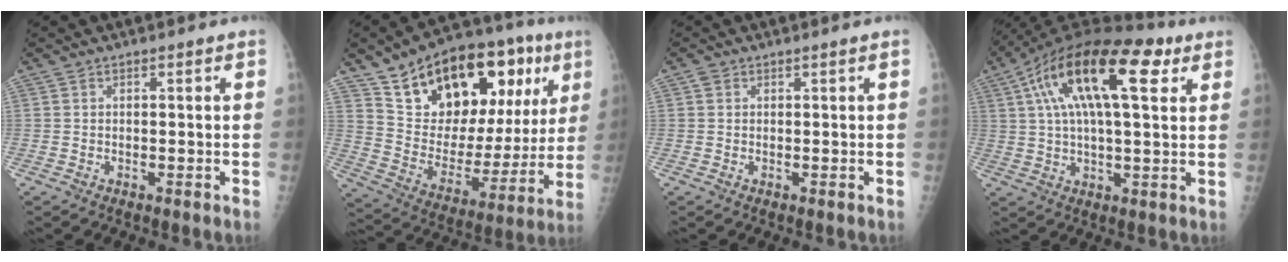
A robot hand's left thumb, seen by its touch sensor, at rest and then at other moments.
{"total": 27.8, "force": [13.3, 14.1, 20.0], "torque": [-0.264, -0.010, 0.221]}
{"total": 0.7, "force": [0.3, 0.4, 0.5], "torque": [-0.012, 0.001, 0.007]}
{"total": 20.0, "force": [7.7, 7.7, 16.8], "torque": [-0.292, 0.019, 0.125]}